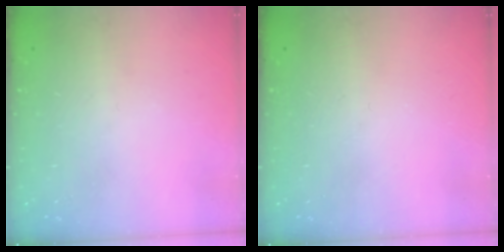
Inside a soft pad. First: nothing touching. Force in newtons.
{"total": 0.0}